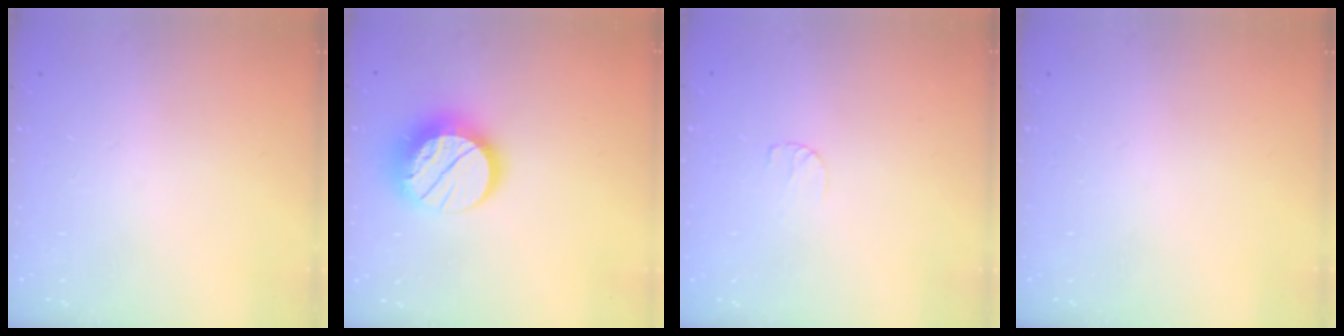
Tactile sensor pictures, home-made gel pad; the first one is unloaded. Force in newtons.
{"total": 14.7, "press": 14.6, "slide": 1.2}
{"total": 3.8, "press": 3.8, "slide": 0.4}
{"total": 0.0}